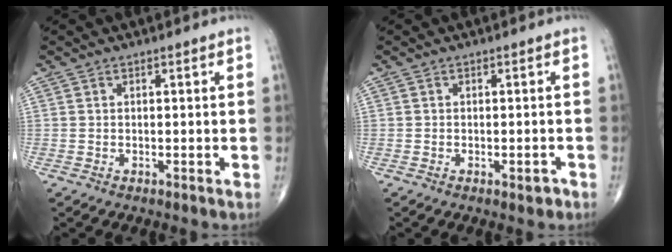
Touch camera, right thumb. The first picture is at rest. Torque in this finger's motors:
{"motor_torque": [-0.14, 0.13, 0.03, 0.06, -0.01]}